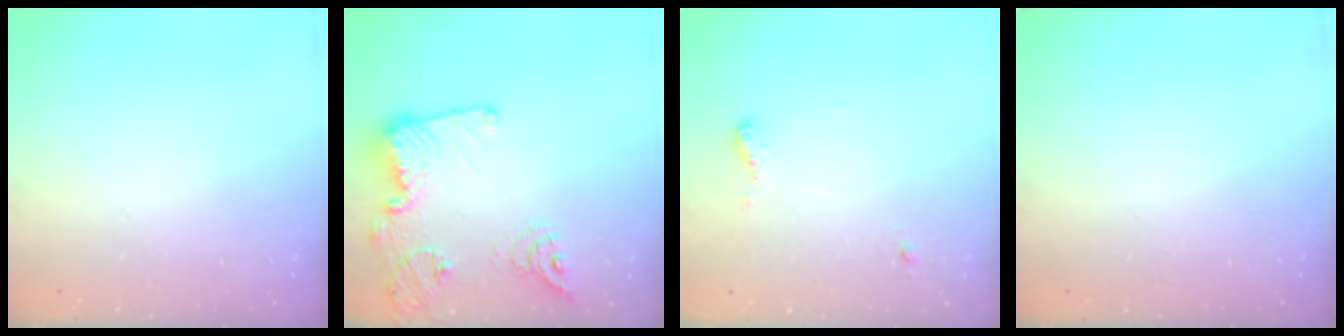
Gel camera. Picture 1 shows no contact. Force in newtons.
{"total": 19.1, "press": 18.3, "slide": 5.5}
{"total": 7.0, "press": 6.3, "slide": 2.9}
{"total": 0.0}